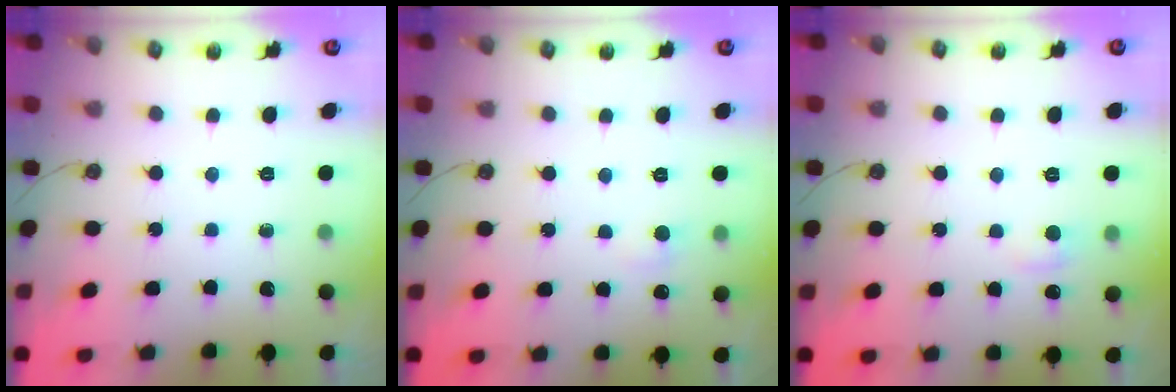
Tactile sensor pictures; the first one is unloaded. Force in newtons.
{"total": 1.5, "press": 1.4, "slide": 0.6}
{"total": 1.2, "press": 0.9, "slide": 0.8}